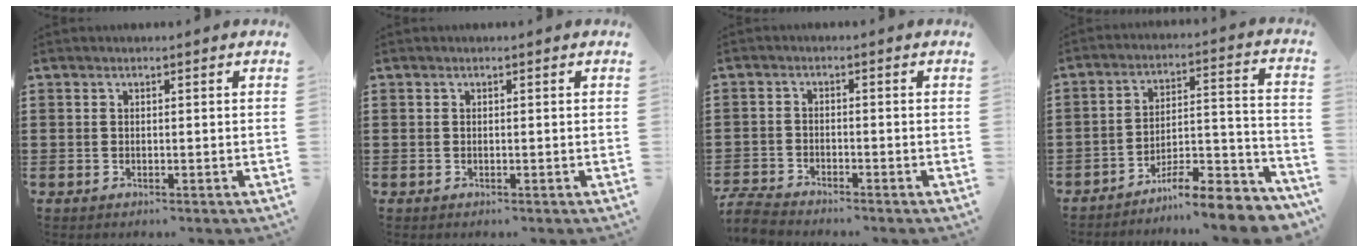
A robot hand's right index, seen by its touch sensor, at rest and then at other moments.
{"total": 0.0}
{"total": 3.2, "force": [-3.1, 0.3, 0.4], "torque": [-0.024, -0.004, -0.070]}
{"total": 8.6, "force": [-7.8, 1.0, 3.5], "torque": [-0.042, 0.017, -0.149]}